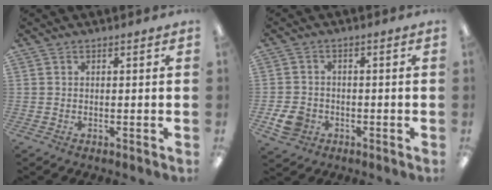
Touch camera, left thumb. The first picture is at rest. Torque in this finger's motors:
{"motor_torque": [-0.50, 0.42, -0.04, 0.24, 0.04]}